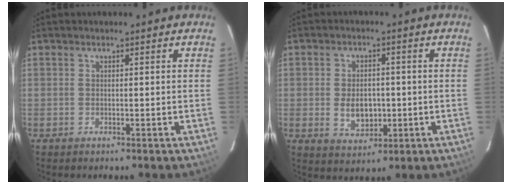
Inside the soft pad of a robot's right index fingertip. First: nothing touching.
{"total": 6.5, "force": [-0.8, 4.4, 4.6], "torque": [-0.086, -0.003, -0.005]}